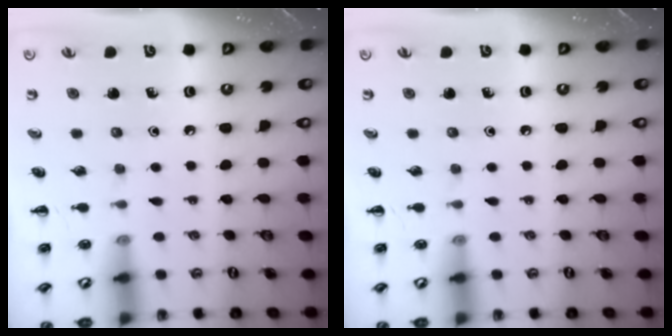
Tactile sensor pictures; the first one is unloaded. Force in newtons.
{"total": 0.0}